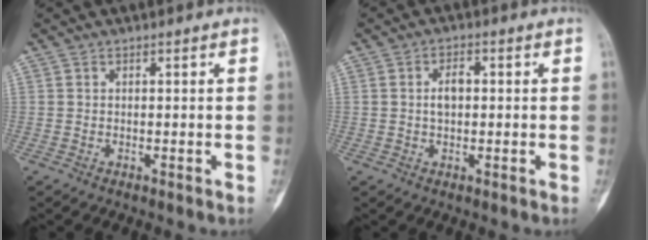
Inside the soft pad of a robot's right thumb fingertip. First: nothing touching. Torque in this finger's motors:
{"motor_torque": [-0.38, 0.66, -0.05, 0.01, 0.12]}